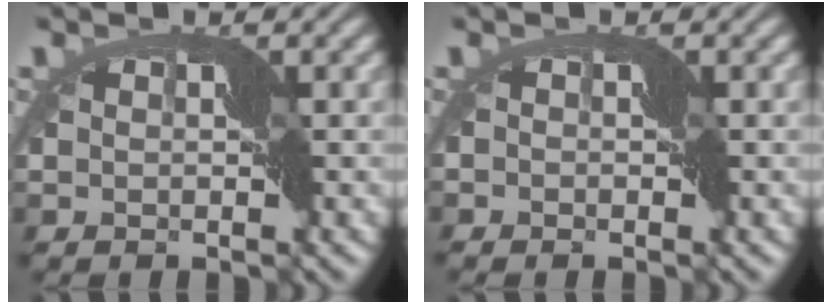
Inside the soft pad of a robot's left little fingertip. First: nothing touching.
{"total": 0.7, "force": [-0.5, 0.5, 0.1], "torque": [-0.003, 0.003, -0.006]}